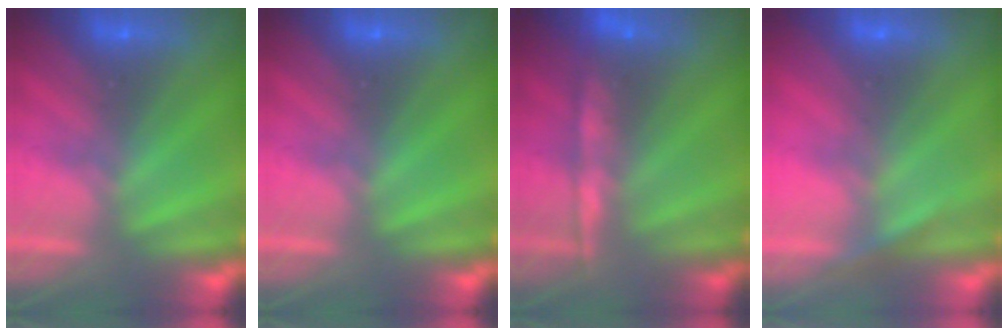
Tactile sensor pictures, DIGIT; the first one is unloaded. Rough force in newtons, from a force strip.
{"total": 0.0}
{"total": 7.6}
{"total": 3.7}